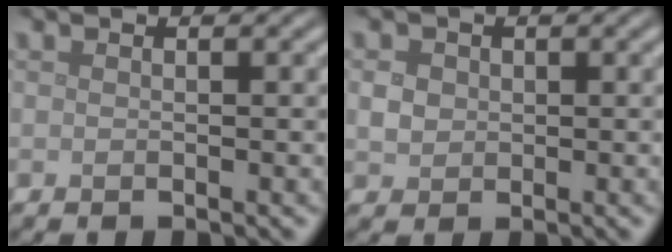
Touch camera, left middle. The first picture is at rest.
{"total": 1.6, "force": [0.2, 1.5, 0.7], "torque": [-0.012, -0.002, 0.004]}